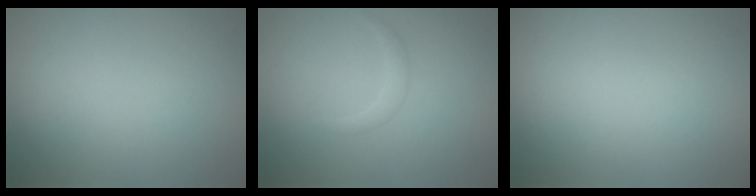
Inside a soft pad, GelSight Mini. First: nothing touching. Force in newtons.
{"total": 0.9, "press": 0.9, "slide": 0.1}
{"total": 0.0}